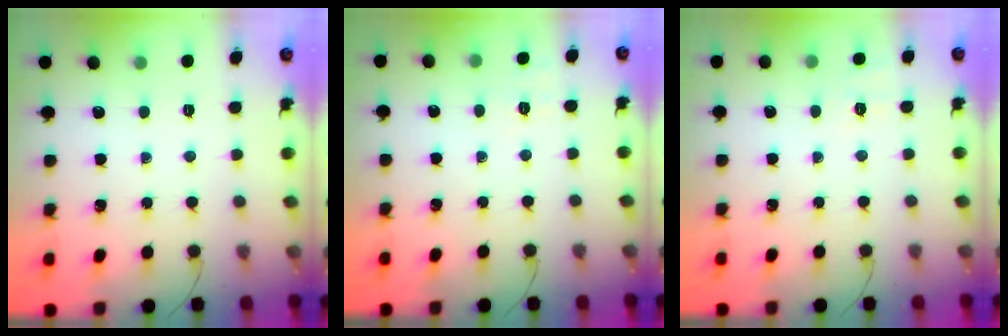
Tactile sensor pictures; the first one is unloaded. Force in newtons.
{"total": 2.1, "press": 1.2, "slide": 1.8}
{"total": 7.1, "press": 6.8, "slide": 2.0}